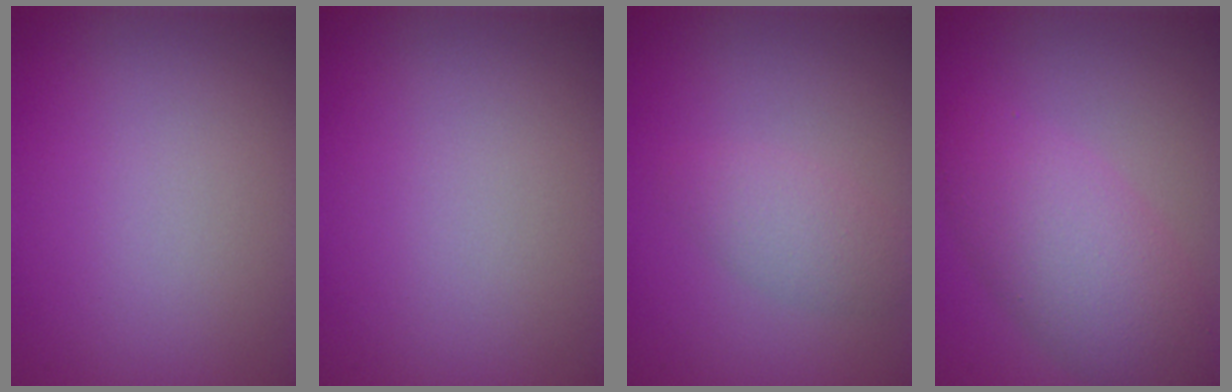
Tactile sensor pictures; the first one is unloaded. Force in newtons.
{"total": 0.0}
{"total": 2.0, "press": 2.0, "slide": 0.1}
{"total": 5.6, "press": 5.5, "slide": 0.4}